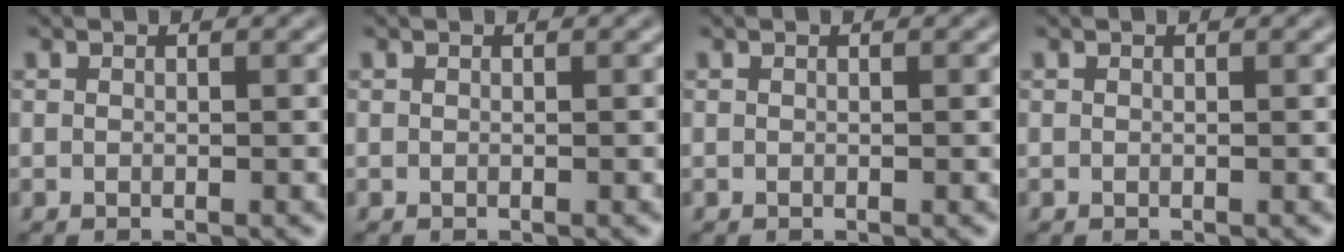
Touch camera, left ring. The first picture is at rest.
{"total": 0.0}
{"total": 0.0}
{"total": 0.0}